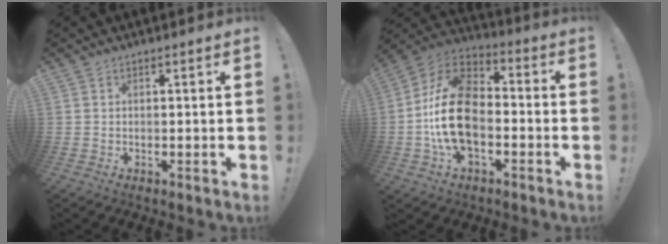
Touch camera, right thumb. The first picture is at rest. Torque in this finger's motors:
{"motor_torque": [2.73, 2.28, 1.54, -1.23, 0.64]}